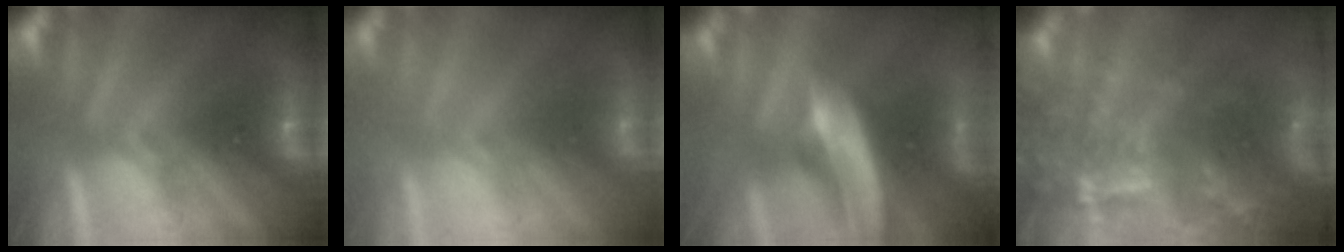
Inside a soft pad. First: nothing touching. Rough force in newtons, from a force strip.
{"total": 3.1}
{"total": 10.8}
{"total": 7.4}